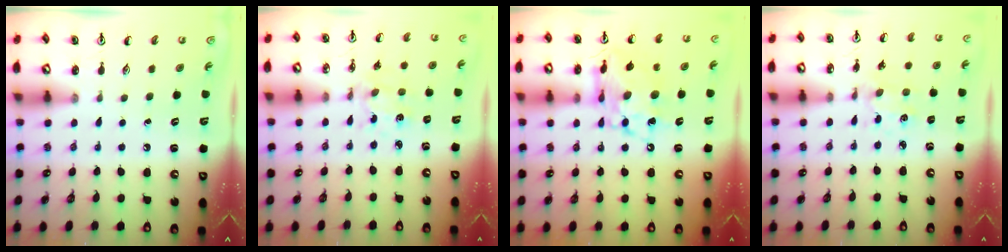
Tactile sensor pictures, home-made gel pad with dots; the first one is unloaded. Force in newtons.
{"total": 2.2, "press": 2.2, "slide": 0.4}
{"total": 13.6, "press": 13.5, "slide": 1.4}
{"total": 1.6, "press": 1.6, "slide": 0.3}